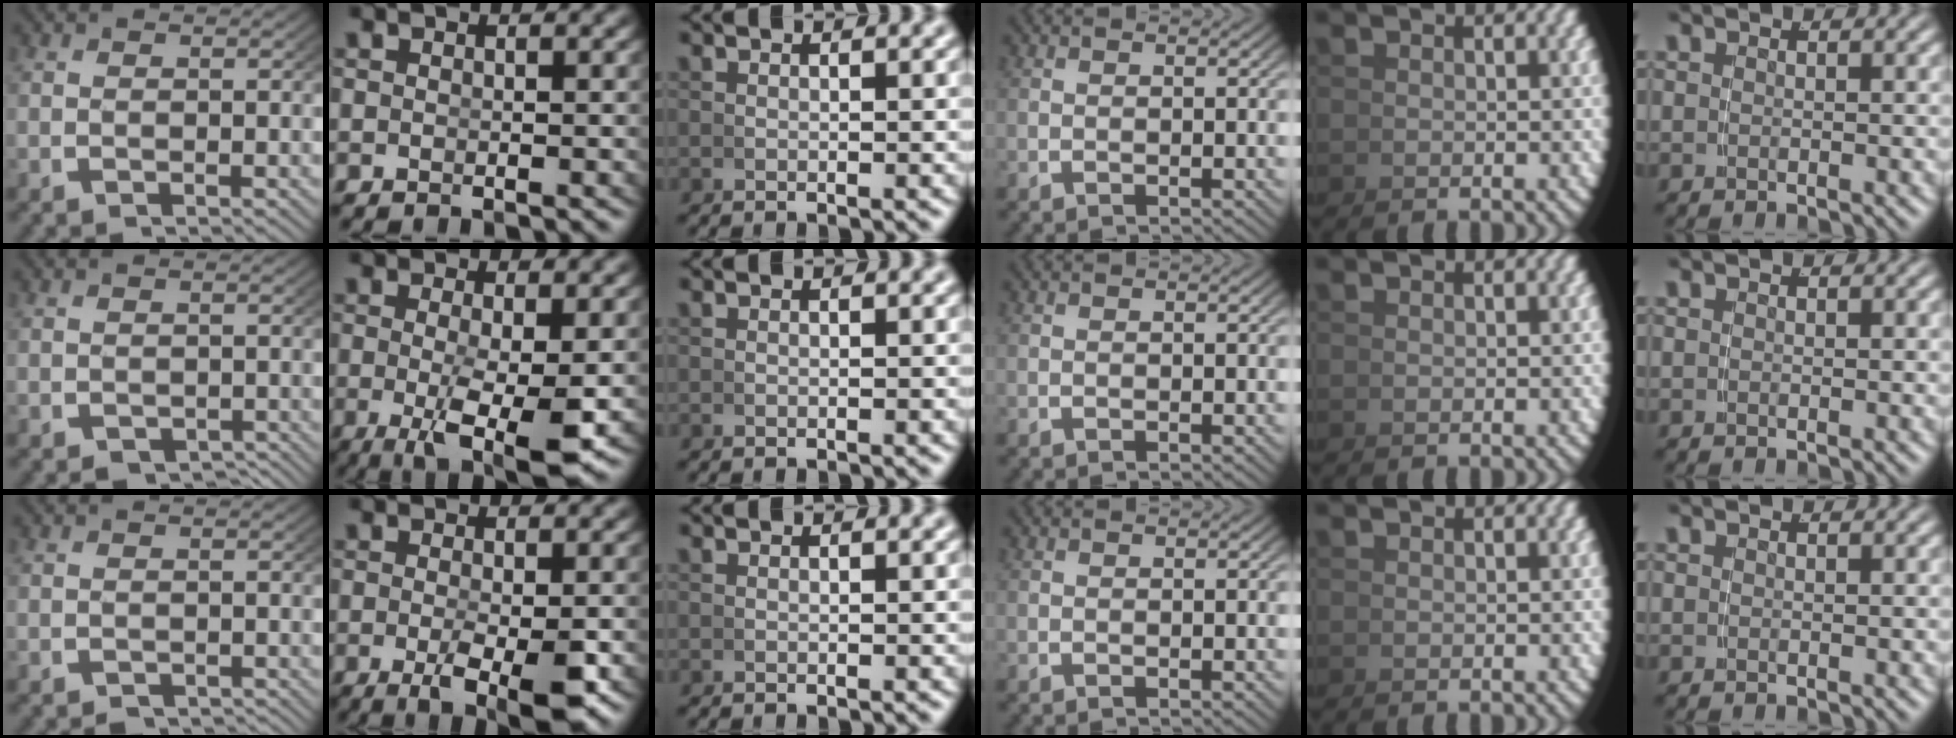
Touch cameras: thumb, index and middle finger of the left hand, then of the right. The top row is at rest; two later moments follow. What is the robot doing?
{"motion": "grasp_and_lifting", "object": "pen"}